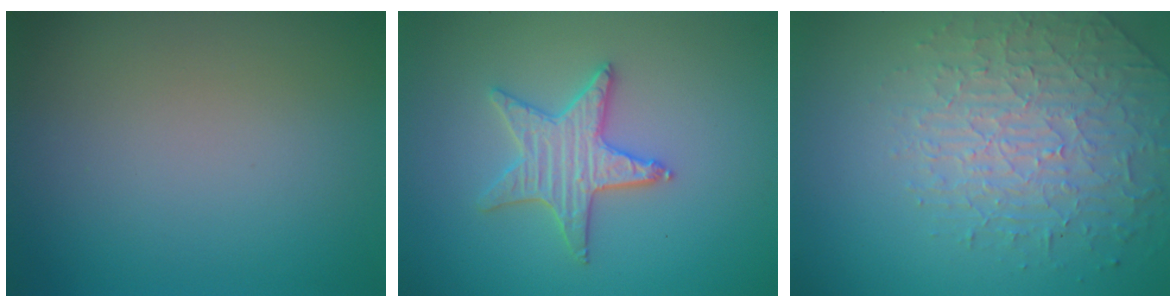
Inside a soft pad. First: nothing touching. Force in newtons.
{"total": 3.3, "press": 3.2, "slide": 0.8}
{"total": 3.7, "press": 3.5, "slide": 1.1}